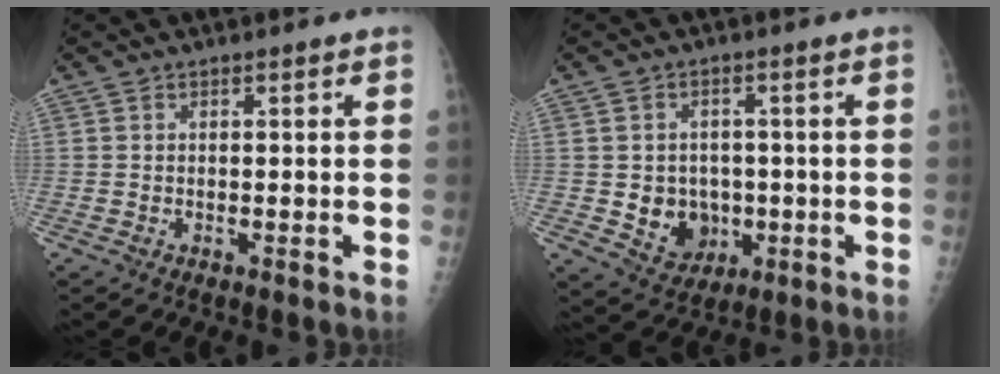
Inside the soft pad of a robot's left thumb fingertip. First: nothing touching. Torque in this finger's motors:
{"motor_torque": [-0.34, 0.36, 0.30, 0.26, 0.00]}